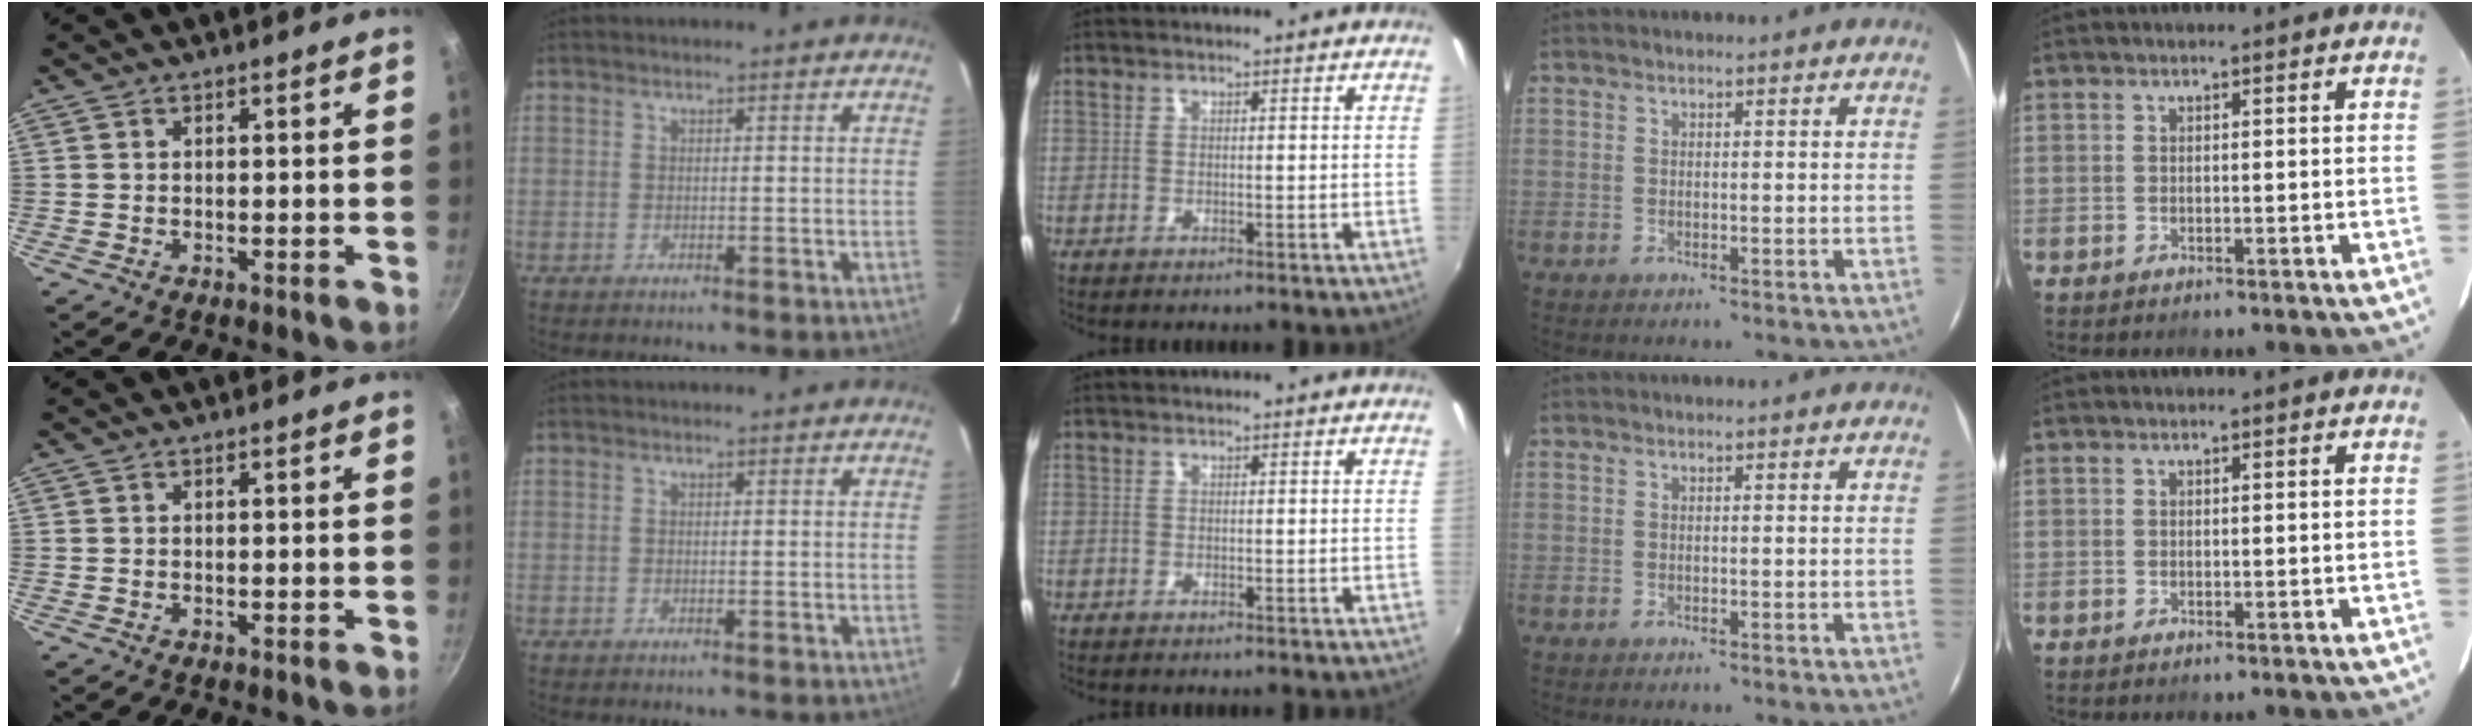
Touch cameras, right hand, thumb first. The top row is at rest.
{}